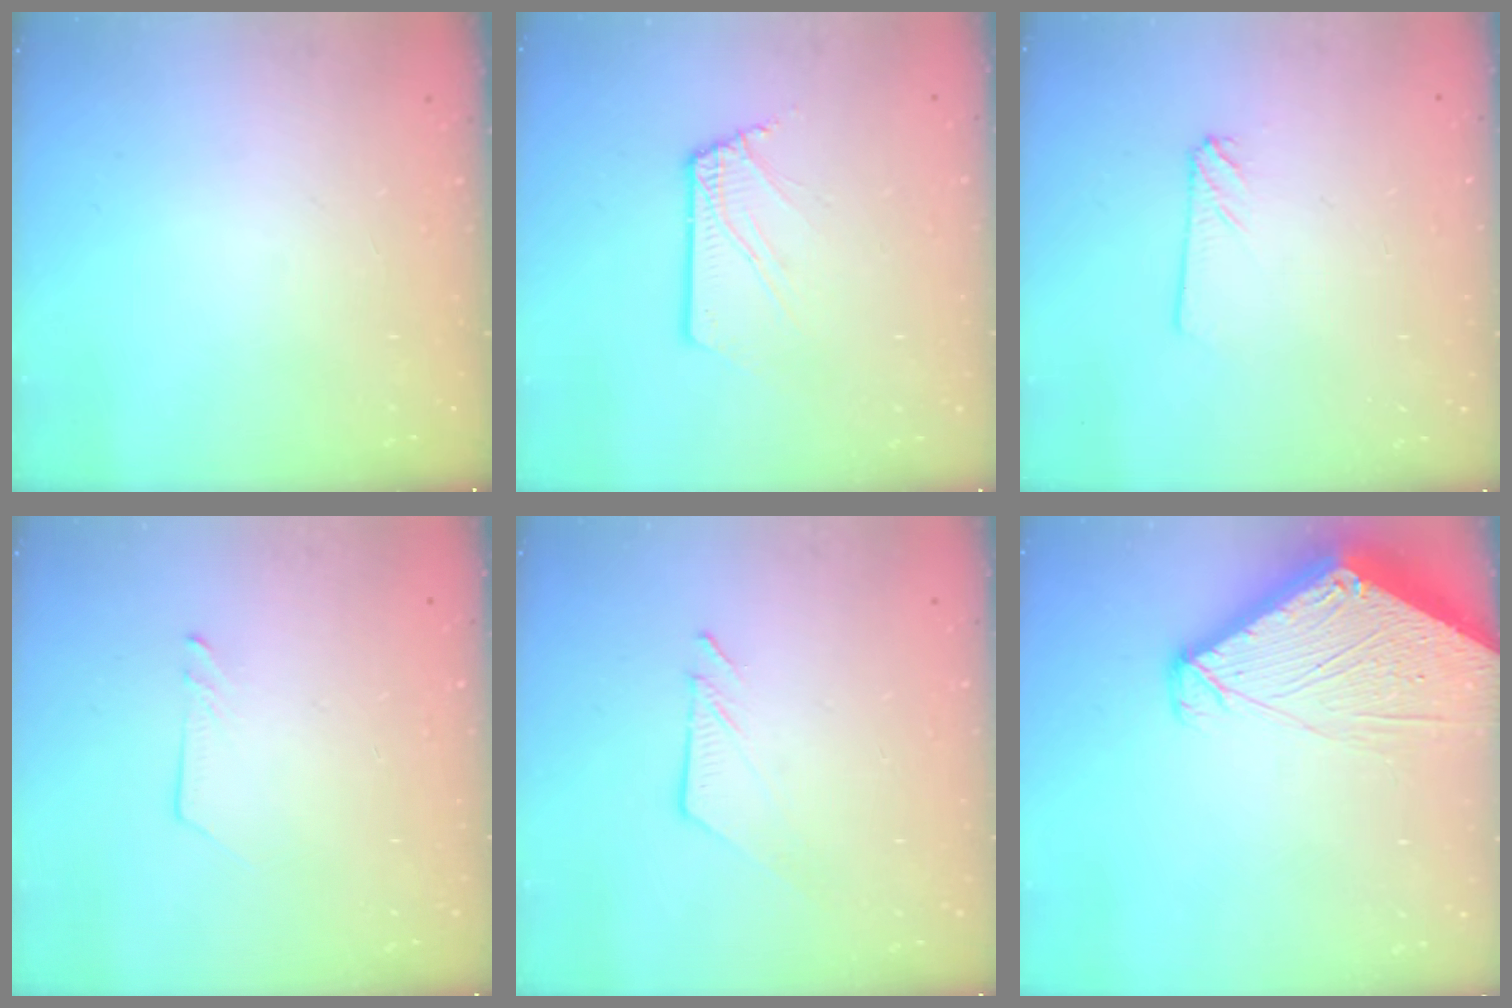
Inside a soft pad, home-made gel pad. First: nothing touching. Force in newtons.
{"total": 2.5, "press": 2.5, "slide": 0.3}
{"total": 2.4, "press": 2.4, "slide": 0.2}
{"total": 1.2, "press": 1.2, "slide": 0.1}
{"total": 7.0, "press": 7.0, "slide": 0.1}
{"total": 6.9, "press": 6.9, "slide": 0.6}